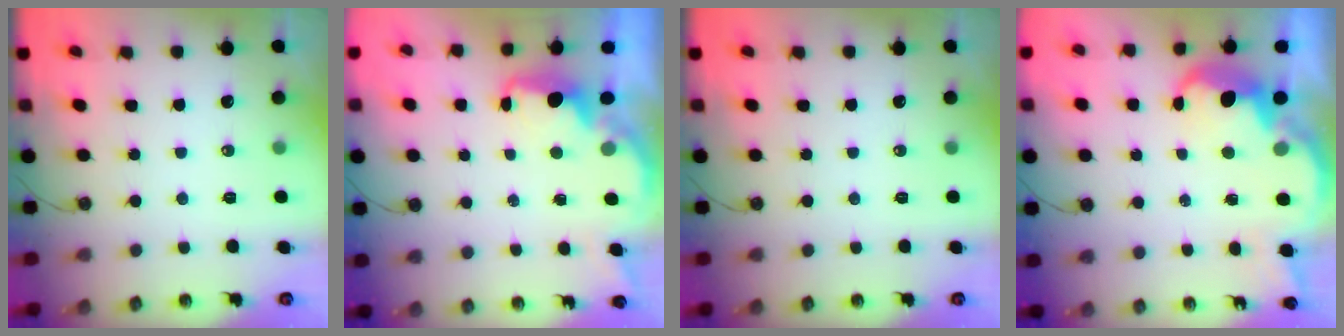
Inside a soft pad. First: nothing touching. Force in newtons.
{"total": 2.2, "press": 2.0, "slide": 0.8}
{"total": 0.0}
{"total": 6.9, "press": 6.9, "slide": 0.6}